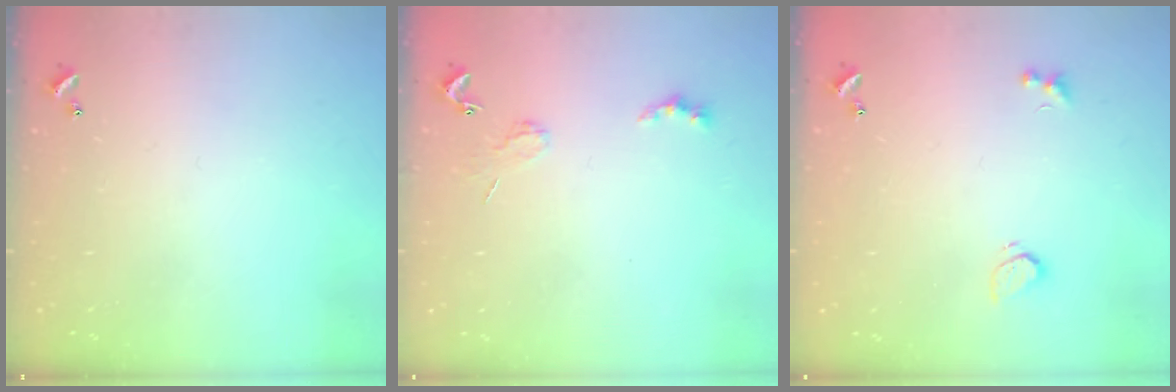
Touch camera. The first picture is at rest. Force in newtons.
{"total": 2.0, "press": 1.9, "slide": 0.4}
{"total": 2.1, "press": 1.8, "slide": 1.2}